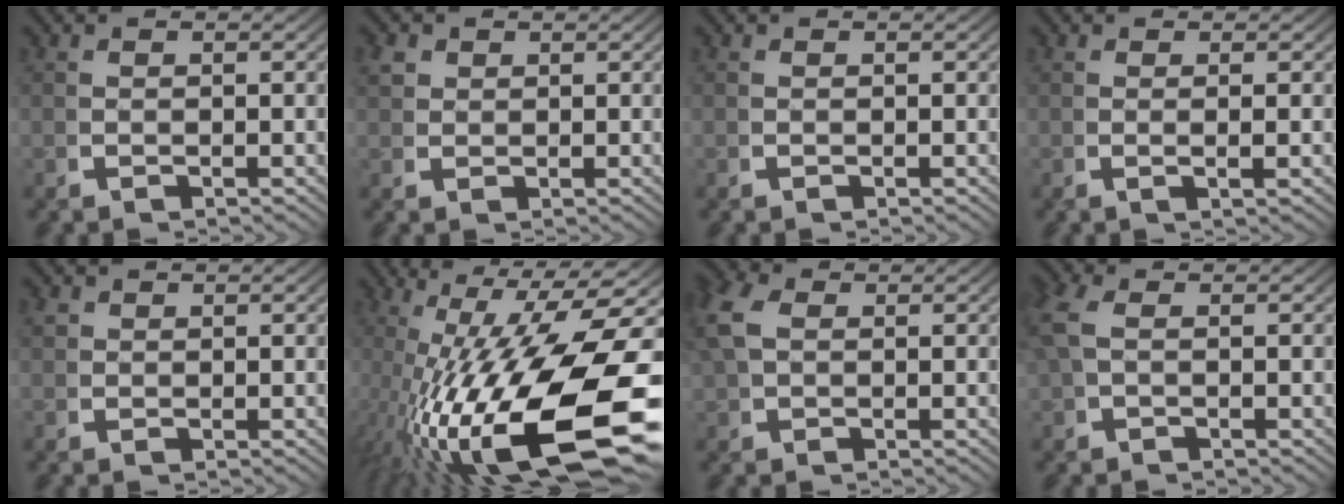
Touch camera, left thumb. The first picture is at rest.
{"total": 1.8, "force": [1.2, 1.2, 0.7], "torque": [-0.014, 0.001, 0.025]}
{"total": 0.0}
{"total": 1.6, "force": [0.3, -0.2, 1.5], "torque": [-0.034, 0.000, 0.005]}
{"total": 1.1, "force": [0.7, 0.8, 0.4], "torque": [-0.010, -0.003, 0.016]}
{"total": 21.3, "force": [-3.5, 11.2, 17.7], "torque": [-0.317, -0.060, -0.019]}
{"total": 3.5, "force": [1.2, 2.5, 2.1], "torque": [-0.060, -0.003, 0.026]}
{"total": 1.9, "force": [0.2, 1.1, 1.5], "torque": [-0.052, 0.000, 0.008]}